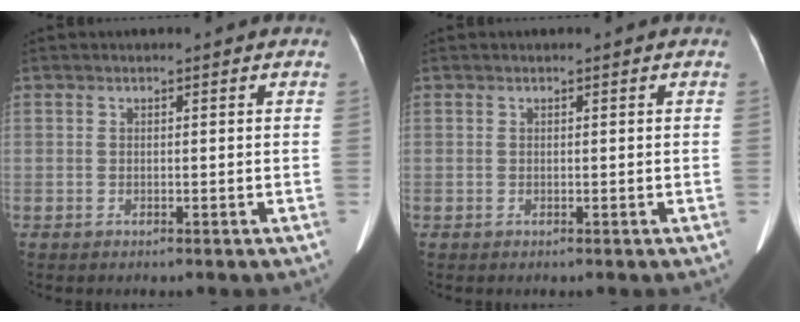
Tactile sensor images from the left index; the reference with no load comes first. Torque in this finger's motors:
{"motor_torque": [0.19, -0.06, -0.02, -0.01]}